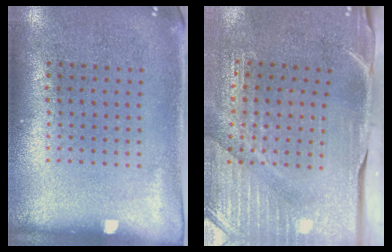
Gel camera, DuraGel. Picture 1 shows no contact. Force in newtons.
{"total": 4.5, "press": 3.9, "slide": 2.3}